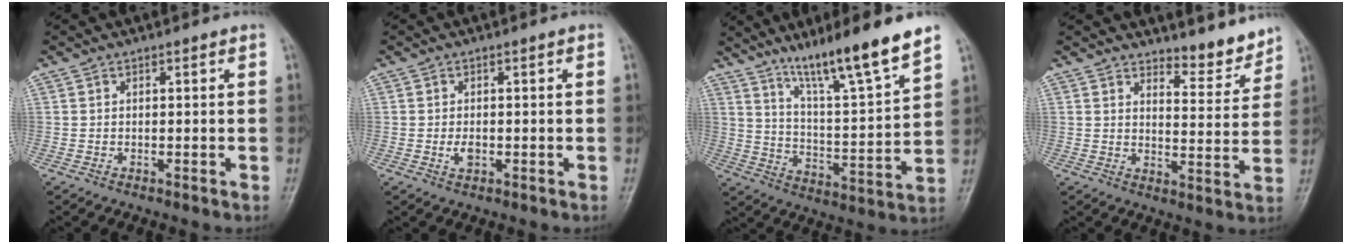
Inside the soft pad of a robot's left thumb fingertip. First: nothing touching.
{"total": 2.1, "force": [-0.4, 1.2, 1.7], "torque": [-0.029, 0.003, -0.007]}
{"total": 15.8, "force": [11.6, 0.9, 10.7], "torque": [-0.166, -0.068, 0.200]}
{"total": 6.3, "force": [5.9, 1.7, 1.6], "torque": [-0.003, -0.060, 0.089]}